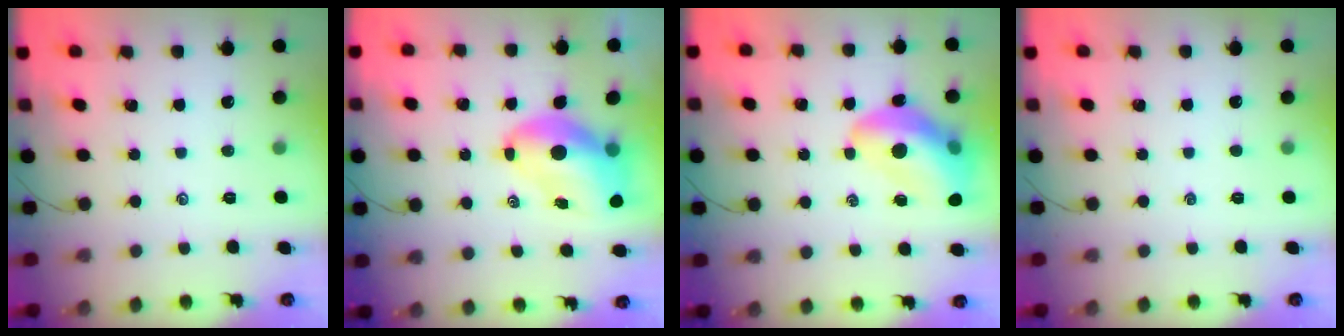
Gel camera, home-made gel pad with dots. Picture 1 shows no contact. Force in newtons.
{"total": 10.8, "press": 10.4, "slide": 3.2}
{"total": 15.4, "press": 14.9, "slide": 3.8}
{"total": 0.0}